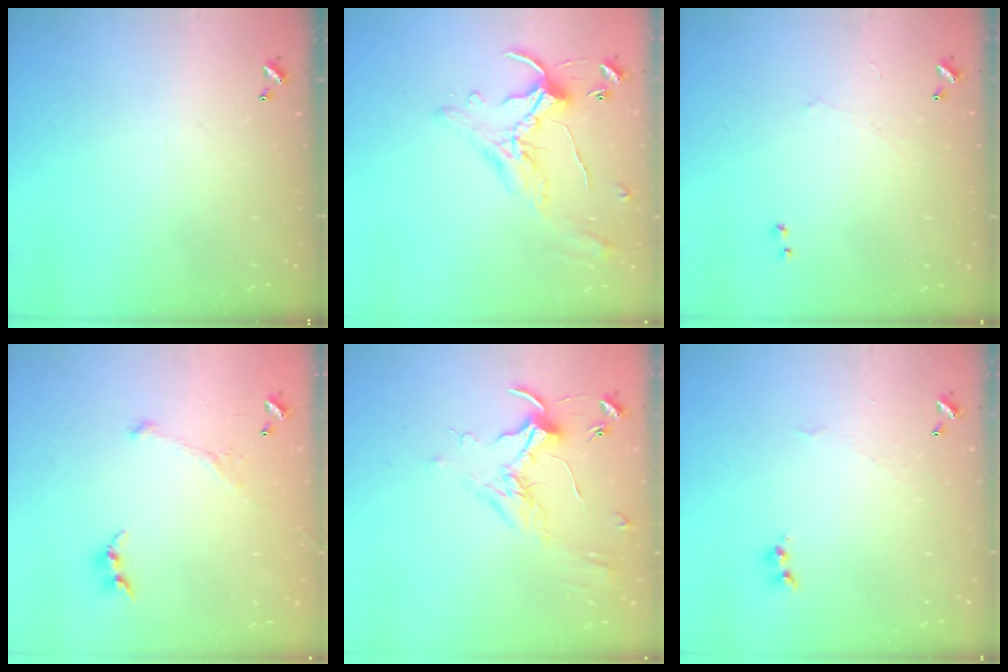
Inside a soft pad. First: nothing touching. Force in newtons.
{"total": 0.9, "press": 0.1, "slide": 0.9}
{"total": 1.0, "press": 0.9, "slide": 0.5}
{"total": 3.8, "press": 3.7, "slide": 0.9}
{"total": 1.8, "press": 1.8, "slide": 0.4}
{"total": 1.6, "press": 1.5, "slide": 0.4}